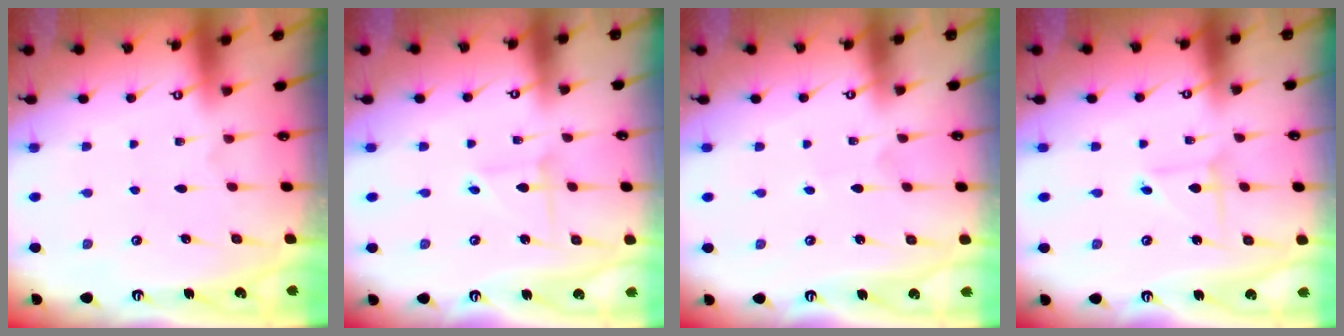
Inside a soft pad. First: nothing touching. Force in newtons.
{"total": 2.6, "press": 2.6, "slide": 0.2}
{"total": 1.2, "press": 1.2, "slide": 0.1}
{"total": 2.2, "press": 2.2, "slide": 0.1}